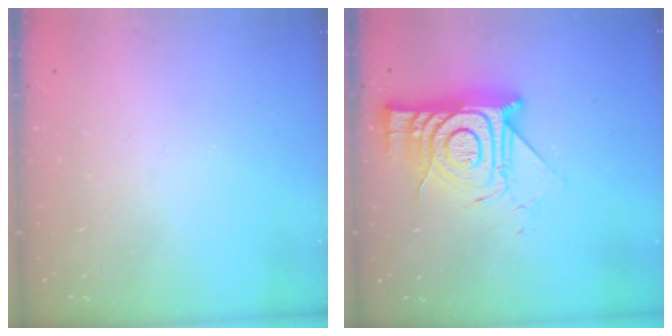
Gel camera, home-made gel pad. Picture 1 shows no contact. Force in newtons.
{"total": 16.3, "press": 16.2, "slide": 1.5}